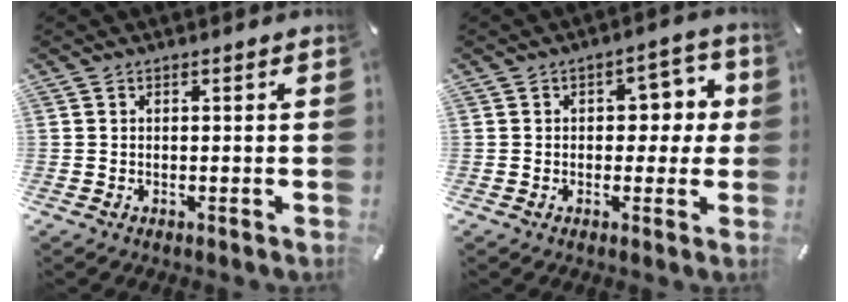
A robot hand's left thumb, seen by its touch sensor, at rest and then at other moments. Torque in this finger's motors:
{"motor_torque": [-0.13, 0.27, 0.17, 0.00, 0.01]}